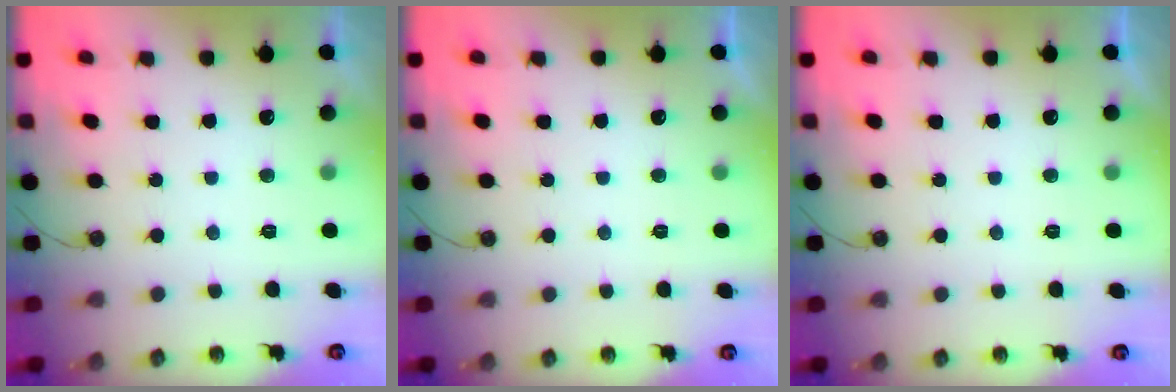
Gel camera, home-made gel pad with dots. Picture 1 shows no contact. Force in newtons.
{"total": 0.0}
{"total": 0.0}